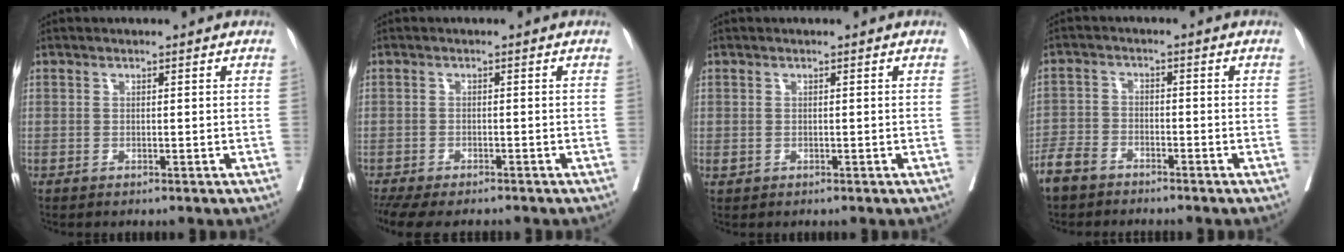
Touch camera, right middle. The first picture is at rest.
{"total": 9.6, "force": [-7.9, 2.9, 4.6], "torque": [-0.090, -0.008, -0.118]}
{"total": 0.6, "force": [-0.1, 0.5, 0.2], "torque": [-0.008, -0.001, 0.003]}
{"total": 4.8, "force": [-4.0, 2.2, 1.4], "torque": [-0.041, -0.004, -0.081]}